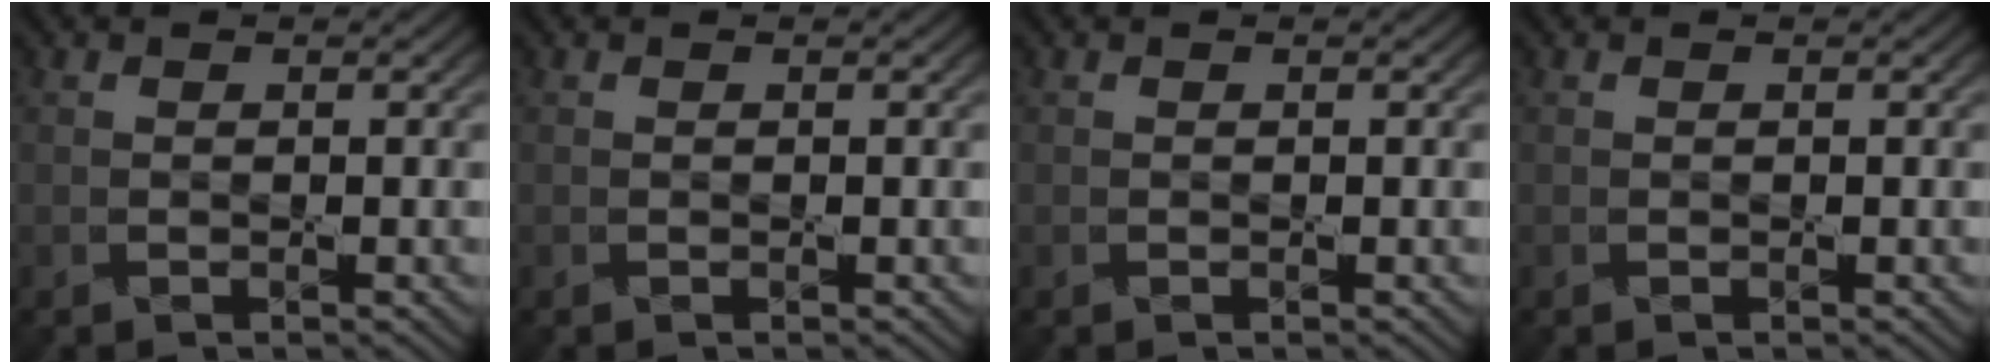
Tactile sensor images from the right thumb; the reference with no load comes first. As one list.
[{"total": 0.0}, {"total": 0.0}, {"total": 0.0}]